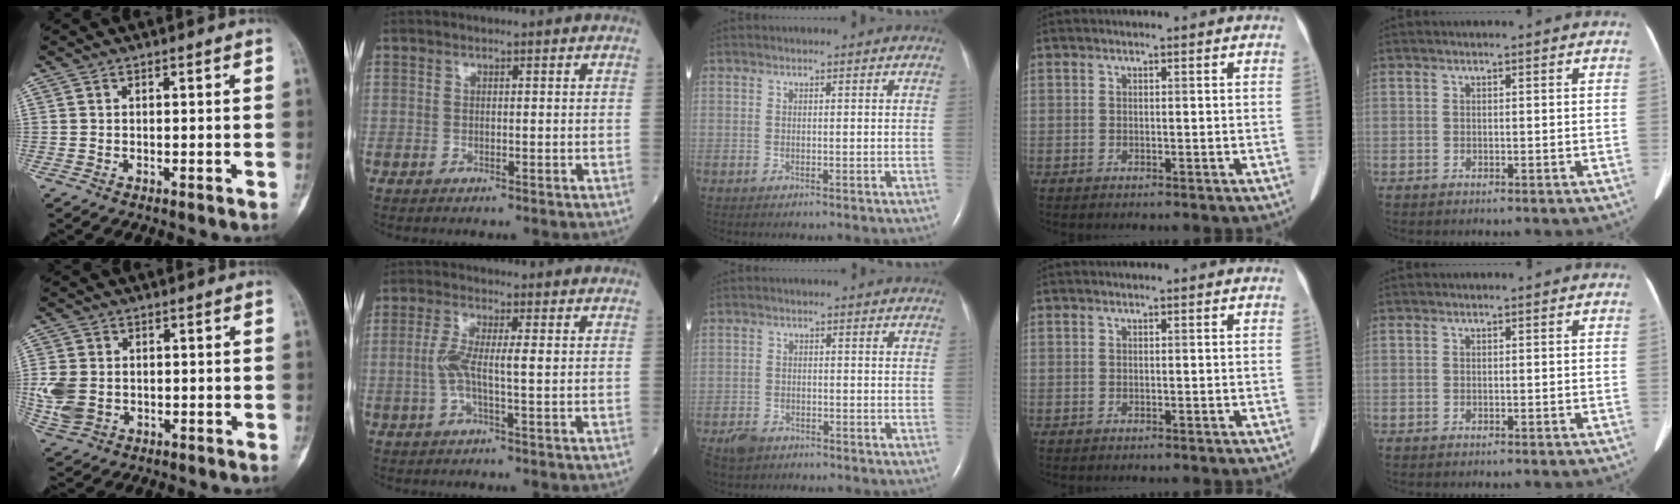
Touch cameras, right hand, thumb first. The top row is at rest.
{"thumb": {"total": 7.8, "force": [-0.6, 6.0, 4.9], "torque": [-0.110, 0.001, -0.003]}, "index": {"total": 4.8, "force": [-0.1, 0.6, 4.8], "torque": [-0.109, 0.009, -0.006]}, "middle": {"total": 3.8, "force": [-2.9, 2.2, 1.1], "torque": [-0.030, -0.001, -0.048]}}